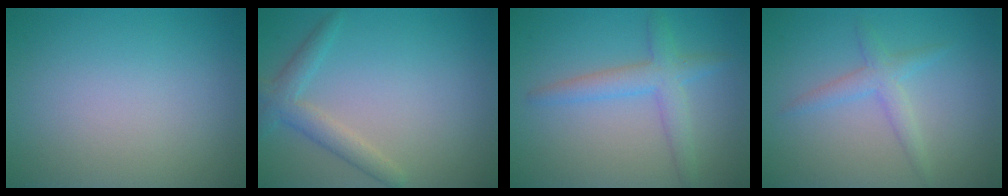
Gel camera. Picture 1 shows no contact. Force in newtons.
{"total": 2.6, "press": 2.6, "slide": 0.1}
{"total": 2.6, "press": 2.6, "slide": 0.2}
{"total": 2.1, "press": 2.1, "slide": 0.3}